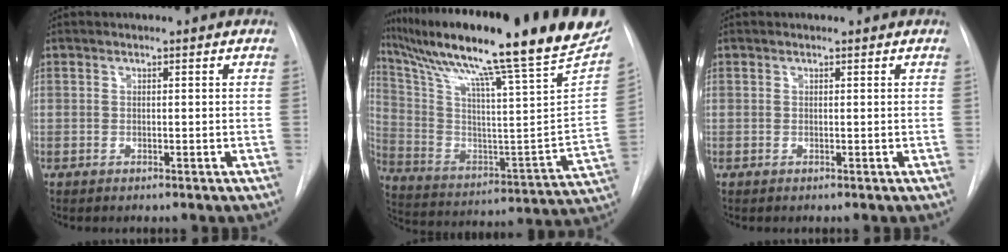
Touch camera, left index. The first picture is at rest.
{"total": 32.3, "force": [25.0, 0.9, 20.4], "torque": [-0.342, -0.057, 0.362]}
{"total": 0.0}